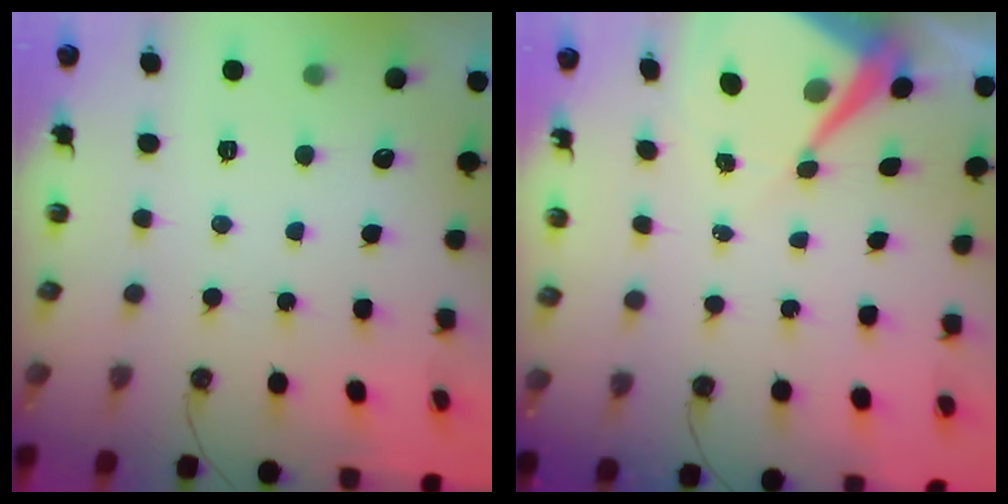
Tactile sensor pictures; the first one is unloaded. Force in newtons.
{"total": 7.1, "press": 7.1, "slide": 0.6}